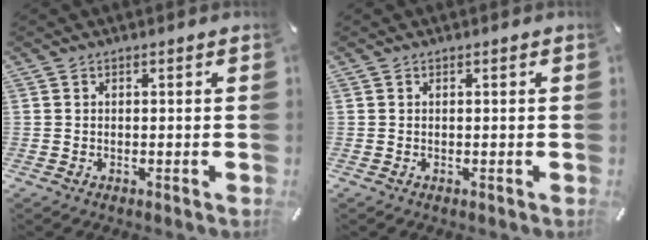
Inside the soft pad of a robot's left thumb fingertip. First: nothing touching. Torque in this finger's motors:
{"motor_torque": [-0.05, -0.04, 0.02, -0.02, 0.00]}